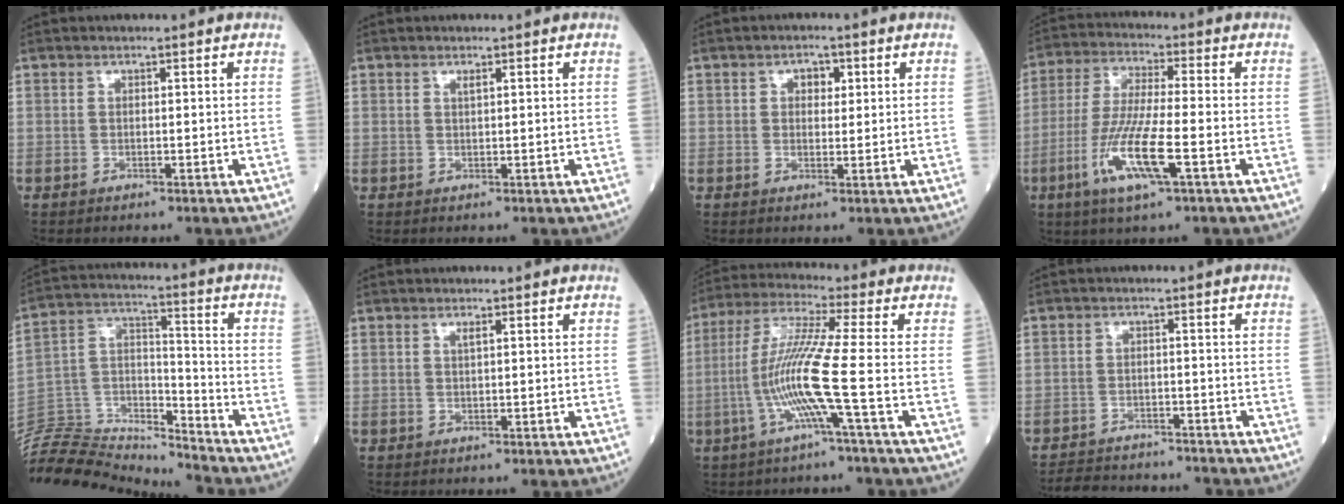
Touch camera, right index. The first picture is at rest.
{"total": 0.6, "force": [0.4, 0.0, 0.5], "torque": [-0.011, -0.002, 0.007]}
{"total": 2.5, "force": [0.9, 1.6, 1.7], "torque": [-0.022, 0.008, 0.013]}
{"total": 11.2, "force": [-4.1, 0.8, 10.4], "torque": [-0.214, -0.017, -0.080]}
{"total": 18.8, "force": [-18.5, 1.5, 2.5], "torque": [-0.042, 0.039, -0.318]}
{"total": 0.8, "force": [0.4, 0.0, 0.7], "torque": [-0.015, -0.001, 0.007]}
{"total": 10.5, "force": [-2.9, -1.6, 10.0], "torque": [-0.207, -0.001, -0.063]}
{"total": 9.7, "force": [-9.1, 2.4, 2.0], "torque": [-0.033, 0.008, -0.125]}